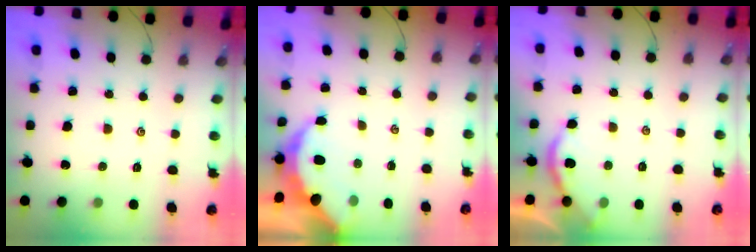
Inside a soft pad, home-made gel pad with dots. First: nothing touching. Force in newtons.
{"total": 6.1, "press": 6.0, "slide": 0.9}
{"total": 2.4, "press": 2.3, "slide": 0.5}